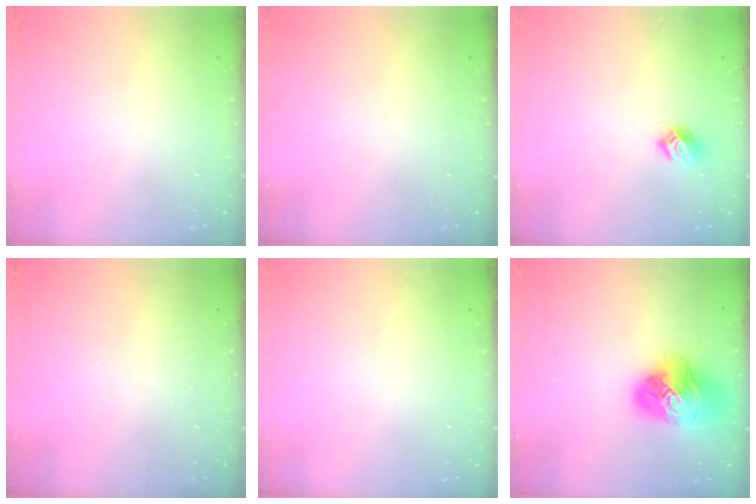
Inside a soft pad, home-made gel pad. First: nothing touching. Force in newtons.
{"total": 0.0}
{"total": 7.9, "press": 7.9, "slide": 0.4}
{"total": 0.0}
{"total": 0.0}
{"total": 17.3, "press": 17.2, "slide": 2.0}